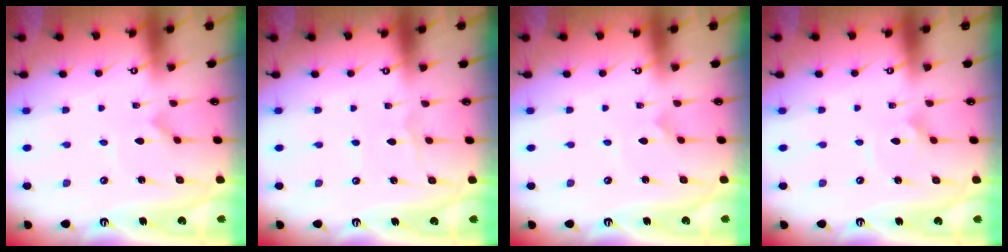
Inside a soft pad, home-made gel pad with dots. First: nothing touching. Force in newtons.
{"total": 1.3, "press": 1.3, "slide": 0.1}
{"total": 0.6, "press": 0.5, "slide": 0.1}
{"total": 2.4, "press": 2.4, "slide": 0.0}